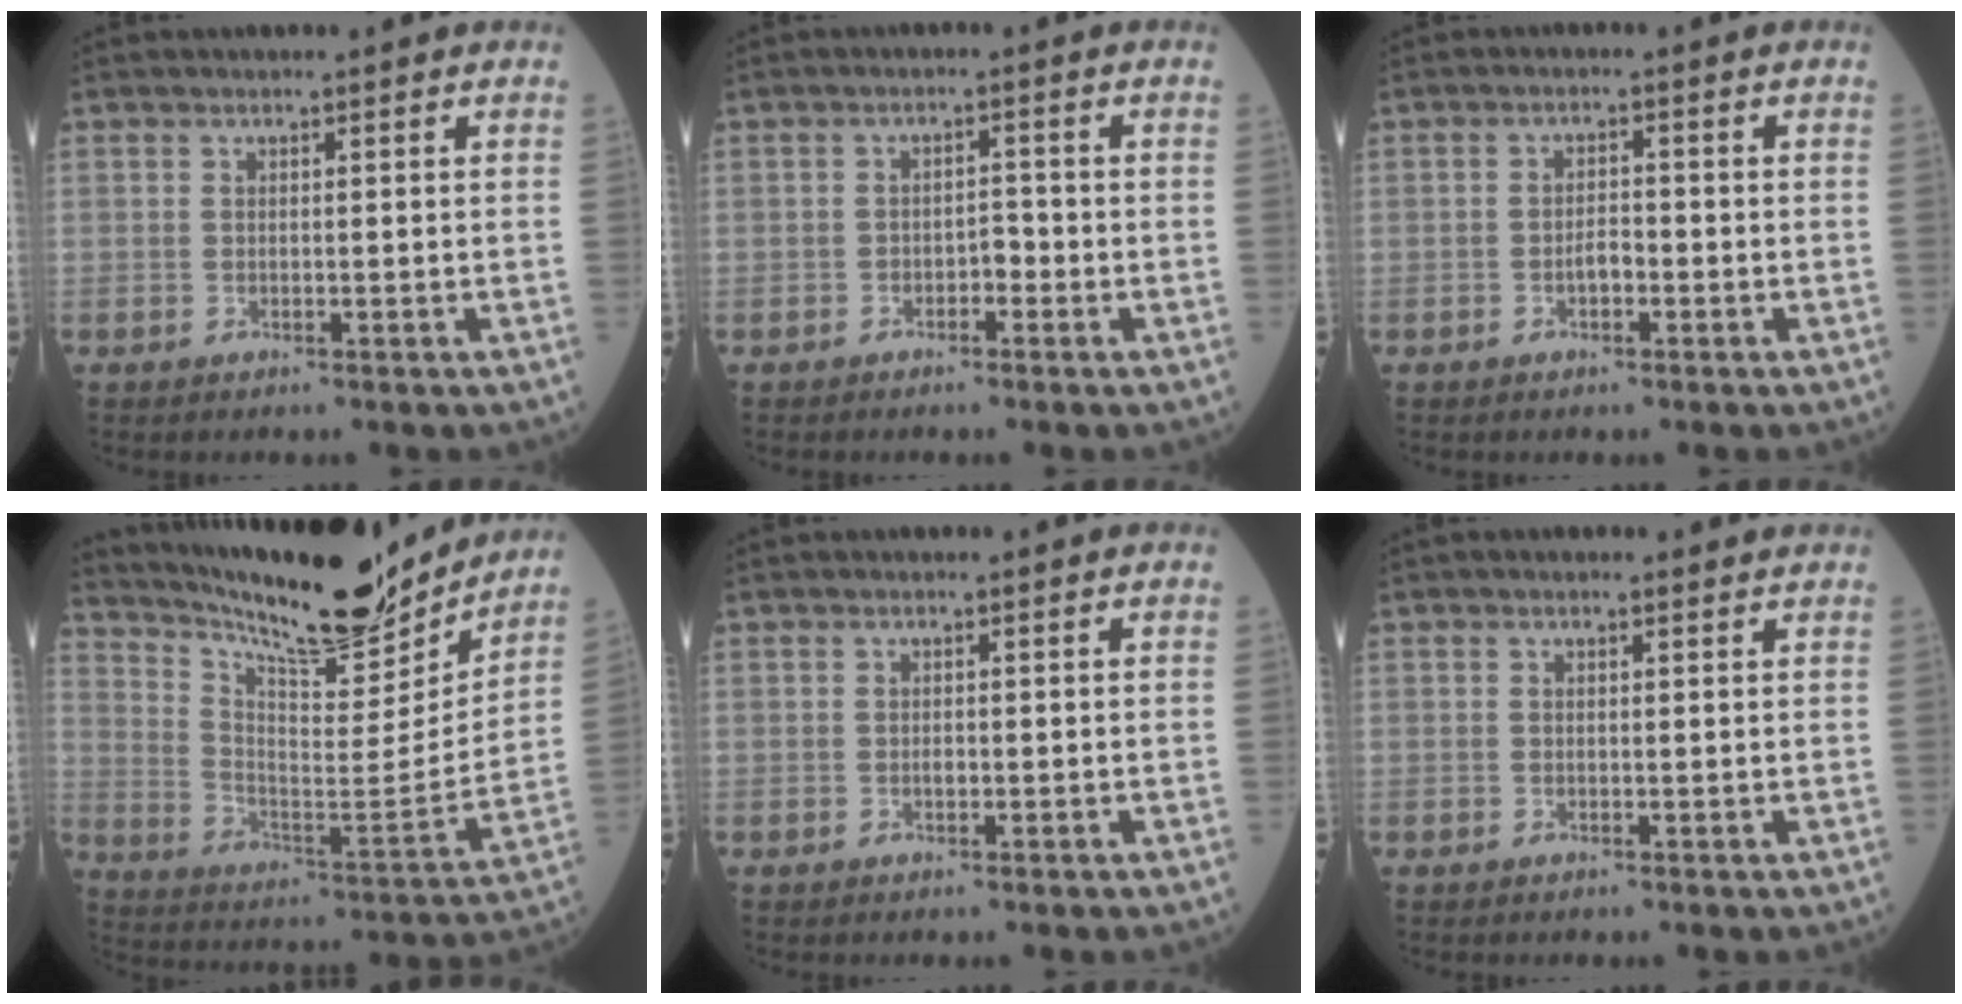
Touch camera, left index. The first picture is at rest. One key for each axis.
{"total": 1.9, "fx": -1.0, "fy": 0.9, "fz": 1.3, "tx": -0.013, "ty": 0.006, "tz": -0.020}
{"total": 2.1, "fx": -0.9, "fy": 0.9, "fz": 1.6, "tx": -0.026, "ty": 0.005, "tz": -0.017}
{"total": 21.1, "fx": 19.1, "fy": 2.8, "fz": 8.5, "tx": -0.155, "ty": -0.034, "tz": 0.294}
{"total": 0.6, "fx": -0.1, "fy": 0.4, "fz": 0.5, "tx": -0.012, "ty": 0.000, "tz": -0.002}
{"total": 1.4, "fx": 1.2, "fy": 0.4, "fz": 0.6, "tx": -0.016, "ty": 0.008, "tz": 0.013}